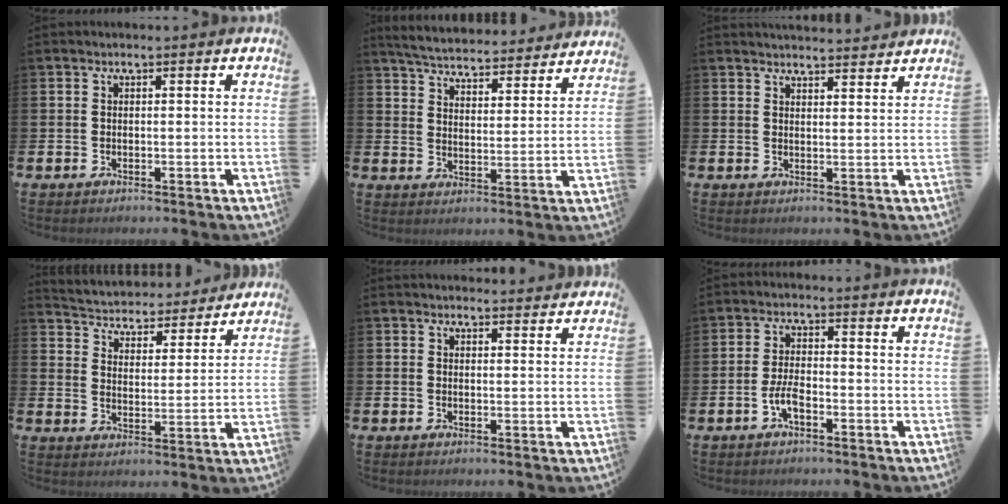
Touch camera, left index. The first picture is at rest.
{"total": 5.6, "force": [5.5, 0.7, 0.6], "torque": [-0.039, -0.042, 0.096]}
{"total": 3.0, "force": [3.0, 0.1, -0.1], "torque": [-0.005, -0.015, 0.056]}
{"total": 4.6, "force": [4.4, 1.4, 0.0], "torque": [-0.024, -0.044, 0.069]}
{"total": 2.2, "force": [2.1, 0.5, 0.0], "torque": [0.006, -0.010, 0.036]}
{"total": 3.2, "force": [-1.4, 1.1, 2.7], "torque": [-0.055, 0.004, -0.027]}